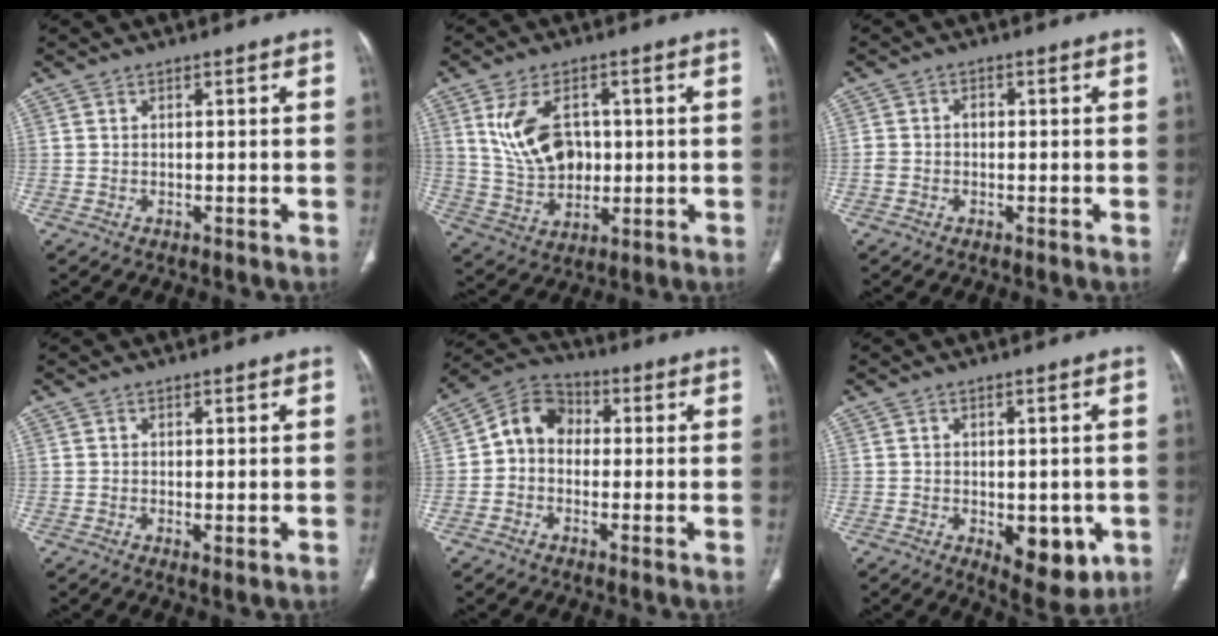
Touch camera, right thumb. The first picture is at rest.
{"total": 11.9, "force": [2.5, 8.1, 8.4], "torque": [-0.136, -0.004, 0.059]}
{"total": 2.1, "force": [-0.3, 1.7, 1.3], "torque": [-0.021, 0.012, -0.008]}
{"total": 1.5, "force": [-0.1, 0.5, 1.4], "torque": [-0.025, -0.008, 0.001]}
{"total": 8.4, "force": [-0.1, 6.9, 4.7], "torque": [-0.062, 0.032, -0.018]}
{"total": 9.5, "force": [-2.6, 4.9, 7.7], "torque": [-0.071, -0.006, -0.021]}